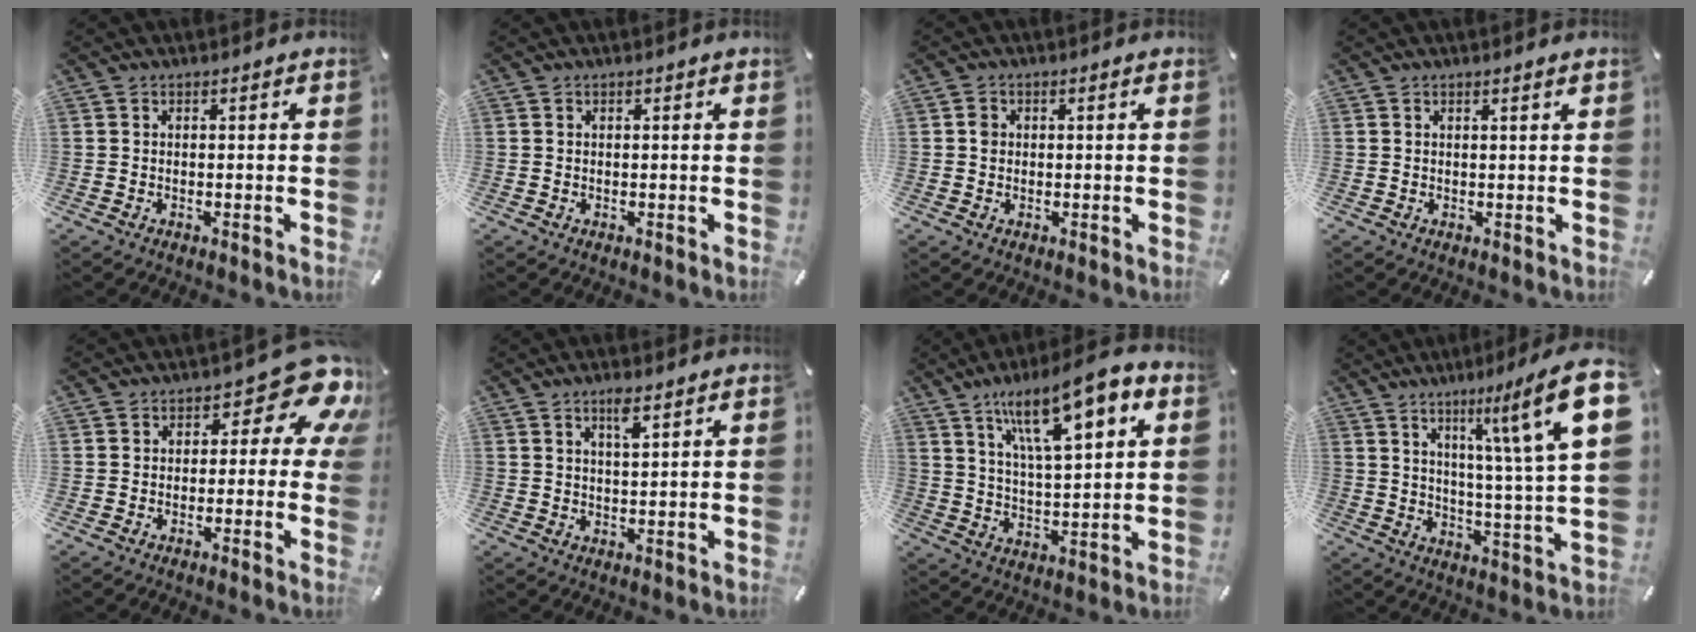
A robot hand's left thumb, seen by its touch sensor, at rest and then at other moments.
{"total": 0.0}
{"total": 1.5, "force": [0.1, 1.3, 0.8], "torque": [-0.017, 0.007, 0.000]}
{"total": 0.9, "force": [0.6, 0.0, 0.6], "torque": [-0.011, -0.001, 0.011]}
{"total": 11.6, "force": [4.4, 5.8, 9.0], "torque": [-0.105, -0.032, 0.074]}
{"total": 3.9, "force": [2.5, 1.0, 2.8], "torque": [-0.054, 0.000, 0.041]}
{"total": 15.5, "force": [9.1, 5.0, 11.5], "torque": [-0.190, -0.030, 0.150]}
{"total": 19.4, "force": [9.6, 2.4, 16.7], "torque": [-0.240, -0.060, 0.131]}